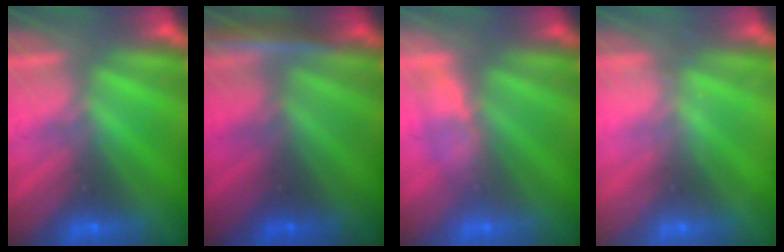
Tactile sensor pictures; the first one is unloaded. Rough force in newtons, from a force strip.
{"total": 1.3}
{"total": 3.0}
{"total": 2.1}